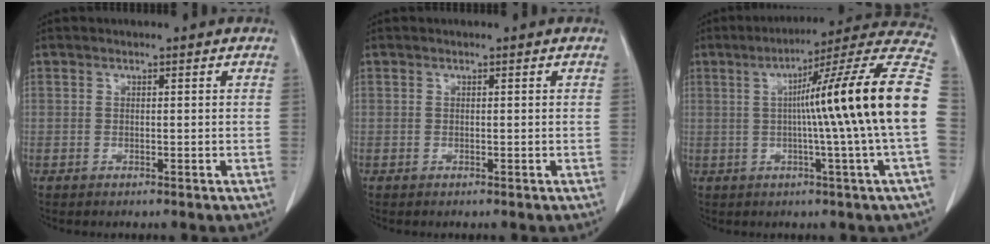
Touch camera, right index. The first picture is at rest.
{"total": 0.0}
{"total": 20.9, "force": [0.3, -2.4, 20.8], "torque": [-0.249, 0.020, -0.013]}